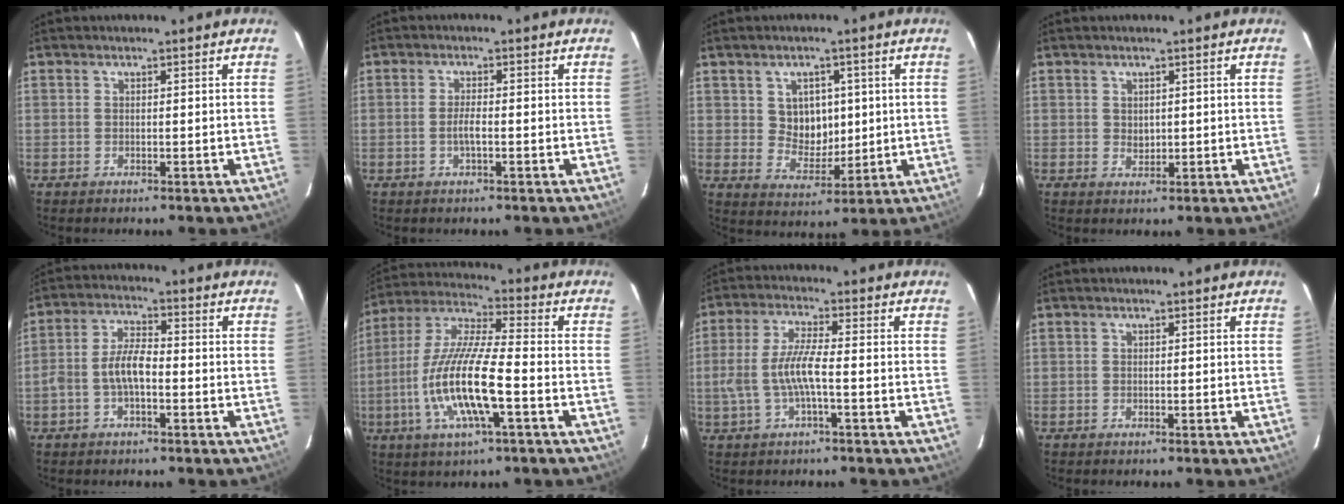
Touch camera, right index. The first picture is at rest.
{"total": 2.4, "force": [-0.7, 0.4, 2.3], "torque": [-0.045, -0.001, -0.013]}
{"total": 6.8, "force": [1.5, 5.9, 3.0], "torque": [-0.048, 0.008, 0.037]}
{"total": 1.7, "force": [0.4, 1.4, 0.8], "torque": [-0.009, 0.002, 0.011]}
{"total": 5.8, "force": [-1.8, 2.4, 5.0], "torque": [-0.106, 0.016, -0.035]}
{"total": 15.5, "force": [-4.5, 2.6, 14.6], "torque": [-0.297, -0.009, -0.090]}
{"total": 7.6, "force": [-1.7, 1.3, 7.3], "torque": [-0.157, 0.002, -0.028]}
{"total": 0.0}